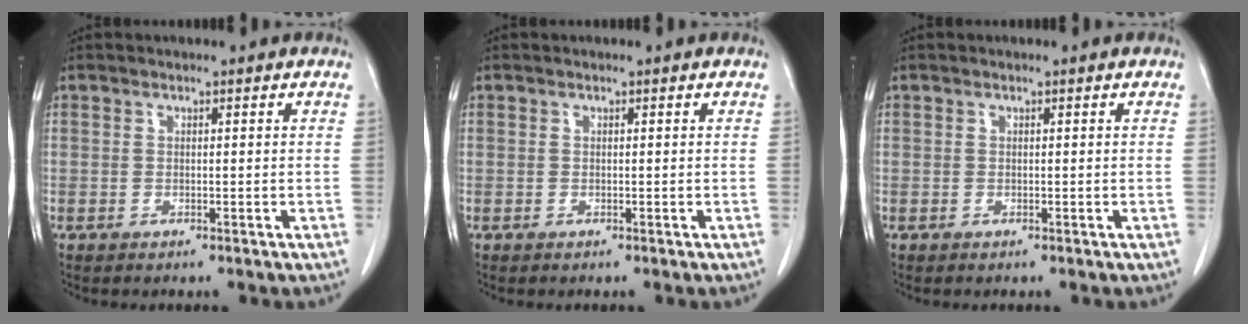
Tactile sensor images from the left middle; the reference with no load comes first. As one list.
[{"total": 0.0}, {"total": 0.0}]